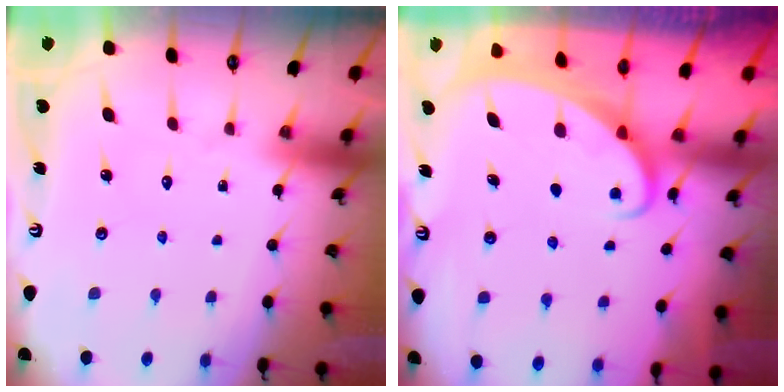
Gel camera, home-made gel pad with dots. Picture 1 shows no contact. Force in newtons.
{"total": 2.0, "press": 2.0, "slide": 0.0}